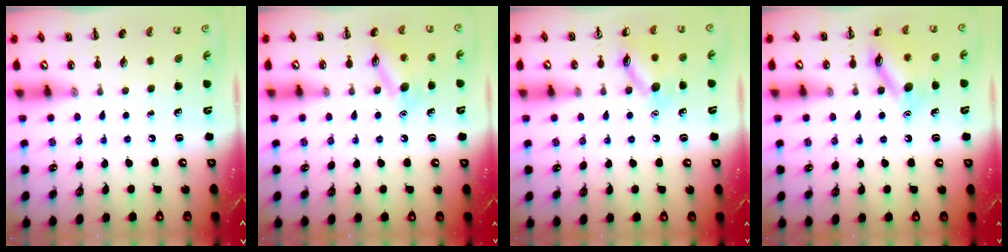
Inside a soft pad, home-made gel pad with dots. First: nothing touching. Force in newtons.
{"total": 11.6, "press": 11.5, "slide": 0.6}
{"total": 10.7, "press": 10.6, "slide": 0.6}
{"total": 12.7, "press": 12.7, "slide": 0.7}